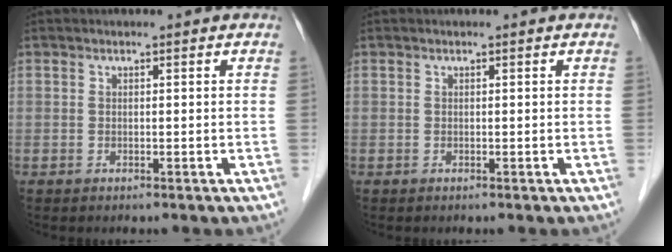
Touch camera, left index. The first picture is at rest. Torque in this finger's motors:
{"motor_torque": [0.02, 0.02, 0.00, 0.00]}